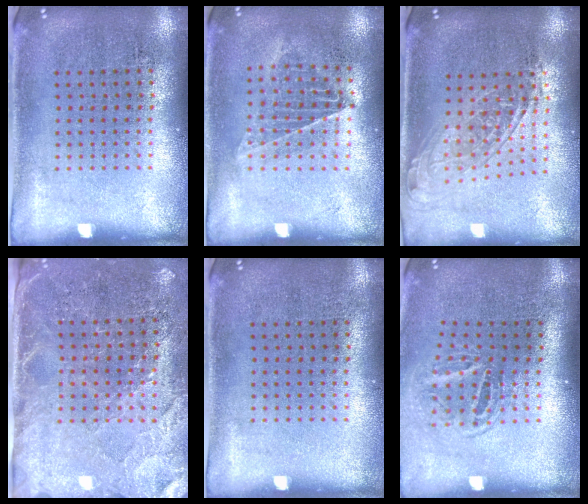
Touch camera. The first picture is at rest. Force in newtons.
{"total": 1.0, "press": 1.0, "slide": 0.1}
{"total": 1.5, "press": 1.3, "slide": 0.9}
{"total": 2.9, "press": 2.6, "slide": 1.2}
{"total": 0.0}
{"total": 1.6, "press": 1.1, "slide": 1.2}